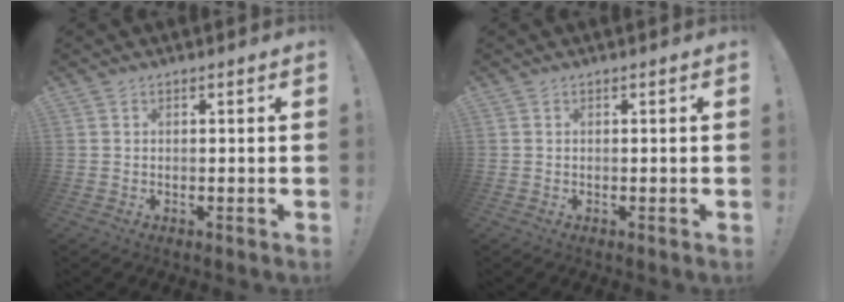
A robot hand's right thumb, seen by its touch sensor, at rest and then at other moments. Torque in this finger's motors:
{"motor_torque": [-0.01, -0.05, -0.25, 0.29, -0.03]}